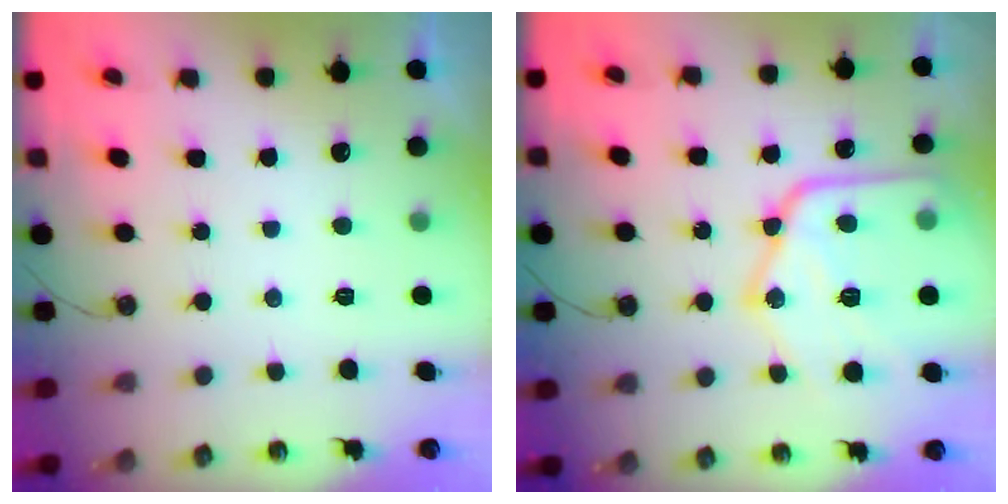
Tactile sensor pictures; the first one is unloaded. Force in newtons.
{"total": 23.3, "press": 23.2, "slide": 2.4}